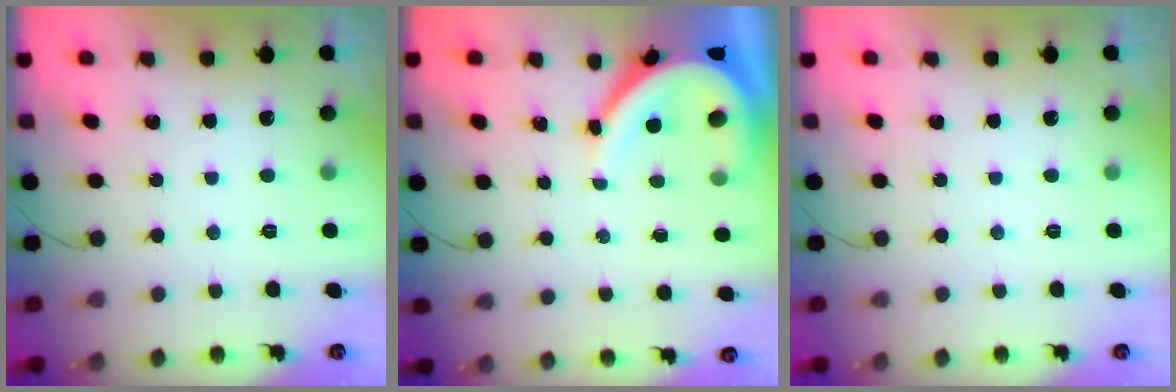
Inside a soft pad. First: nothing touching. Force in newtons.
{"total": 9.7, "press": 9.6, "slide": 1.0}
{"total": 0.0}